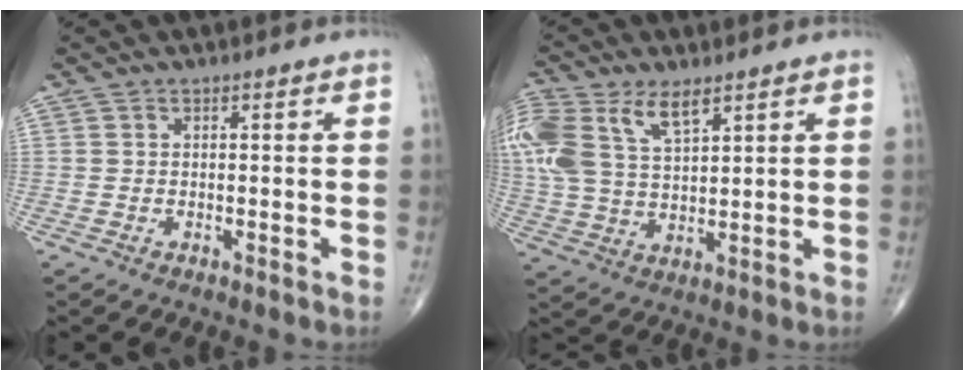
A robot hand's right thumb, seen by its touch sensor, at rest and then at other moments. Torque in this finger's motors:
{"motor_torque": [0.10, 0.24, 0.83, 0.80, 0.16]}